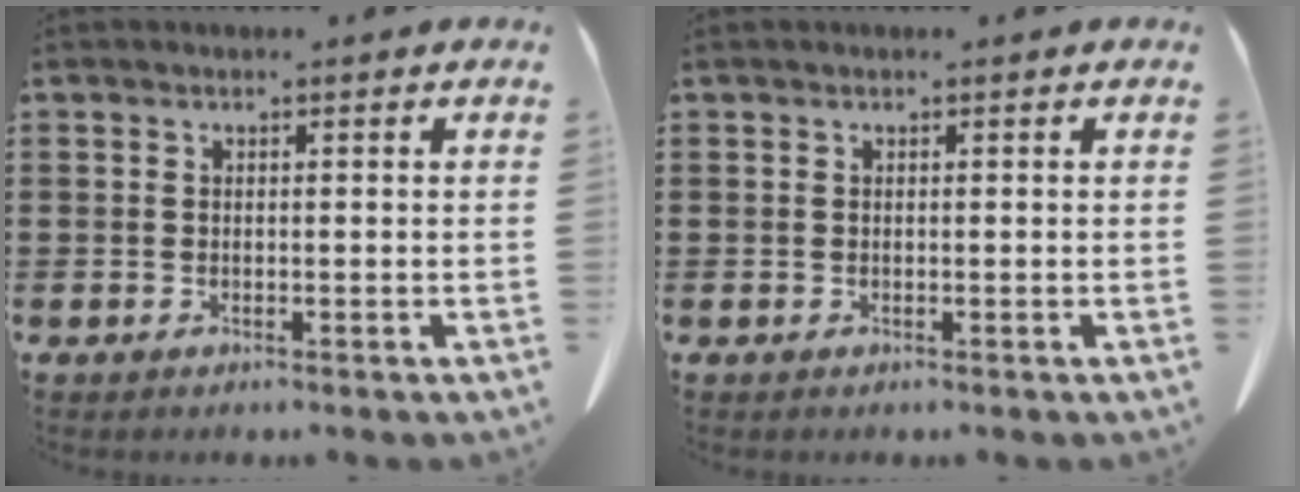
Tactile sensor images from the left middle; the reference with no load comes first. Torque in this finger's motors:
{"motor_torque": [0.61, 0.35, 0.19, 0.05]}